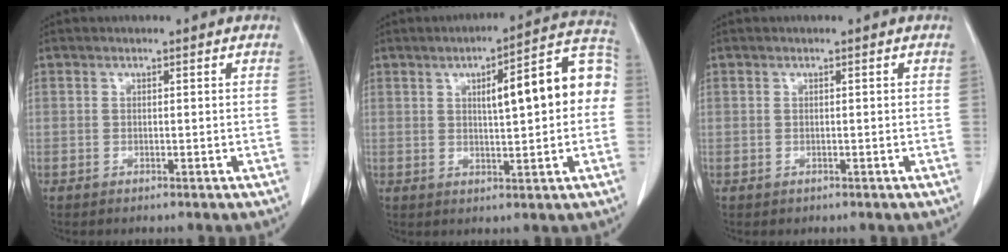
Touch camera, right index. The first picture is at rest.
{"total": 12.6, "force": [1.5, 2.7, 12.2], "torque": [-0.160, 0.041, 0.020]}
{"total": 0.0}